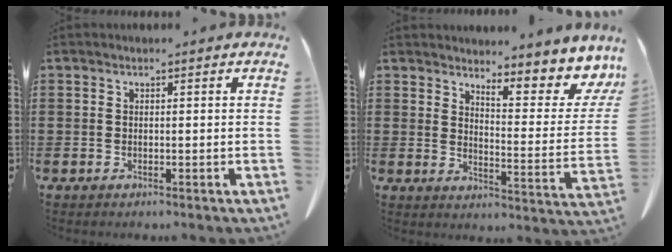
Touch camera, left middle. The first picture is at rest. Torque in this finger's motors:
{"motor_torque": [0.96, -0.18, 0.15, 0.03]}